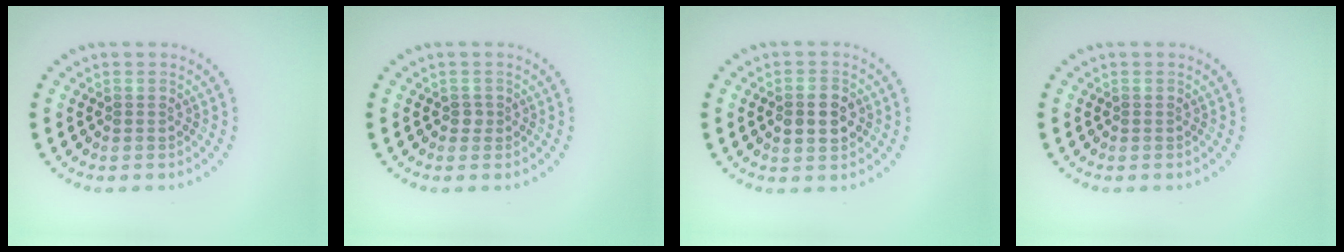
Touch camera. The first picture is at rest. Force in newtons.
{"total": 0.7, "press": 0.4, "slide": 0.6}
{"total": 2.9, "press": 2.9, "slide": 0.1}
{"total": 0.0}